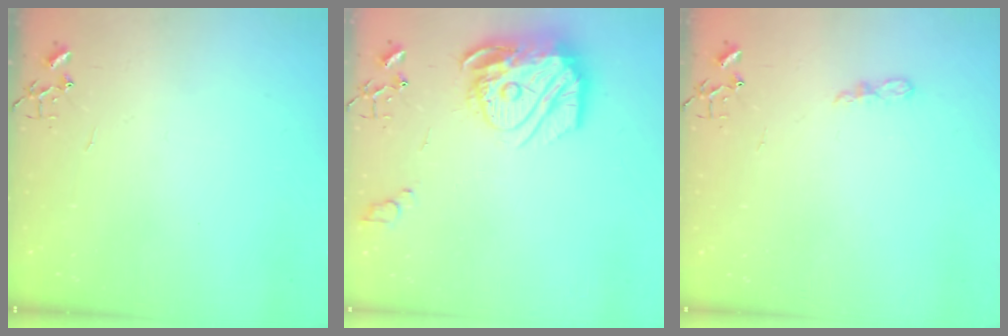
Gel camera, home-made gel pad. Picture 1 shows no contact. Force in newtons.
{"total": 20.9, "press": 20.8, "slide": 2.0}
{"total": 5.0, "press": 5.0, "slide": 0.5}